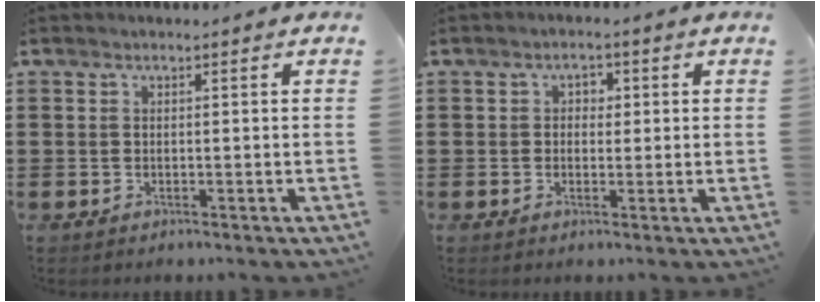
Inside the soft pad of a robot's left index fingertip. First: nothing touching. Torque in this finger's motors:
{"motor_torque": [0.08, 0.03, 0.03, 0.02]}